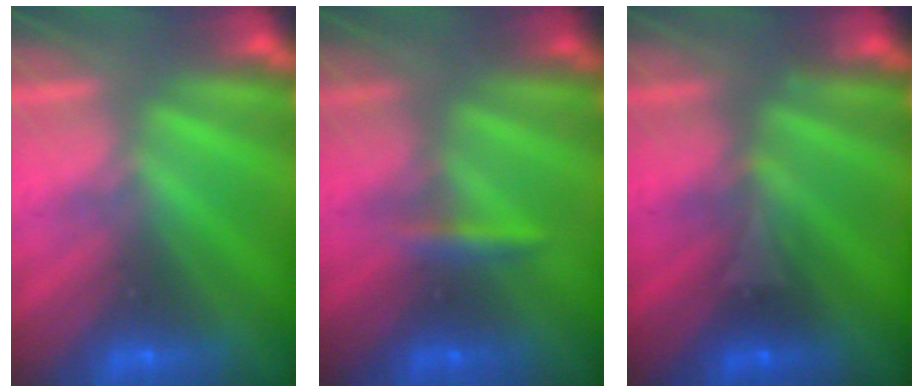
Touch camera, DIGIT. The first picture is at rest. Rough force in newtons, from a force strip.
{"total": 2.3}
{"total": 2.9}